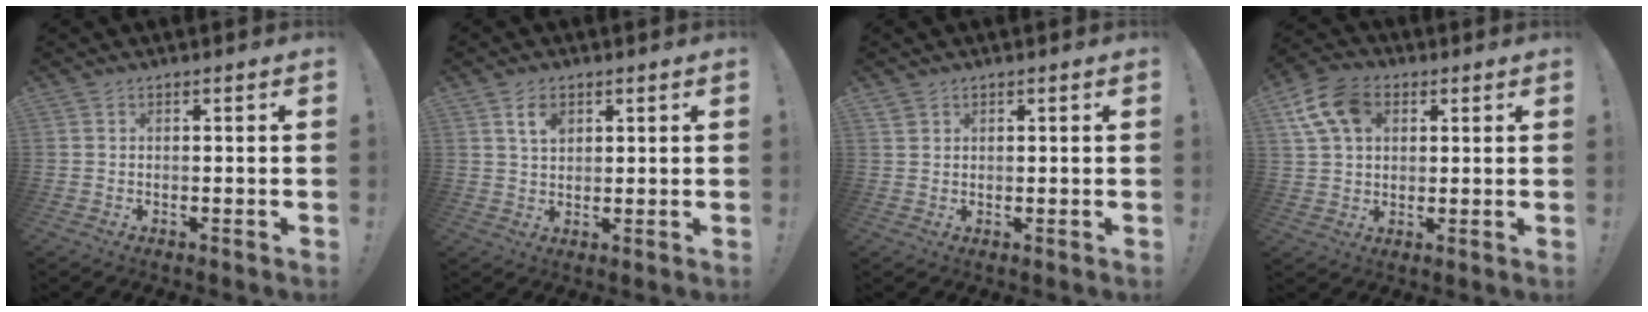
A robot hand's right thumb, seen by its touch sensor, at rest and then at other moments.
{"total": 4.9, "force": [2.2, 3.0, 3.1], "torque": [-0.046, -0.004, 0.038]}
{"total": 1.6, "force": [1.2, 0.9, 0.5], "torque": [-0.003, -0.004, 0.022]}
{"total": 12.7, "force": [4.8, 8.8, 7.7], "torque": [-0.142, -0.009, 0.094]}